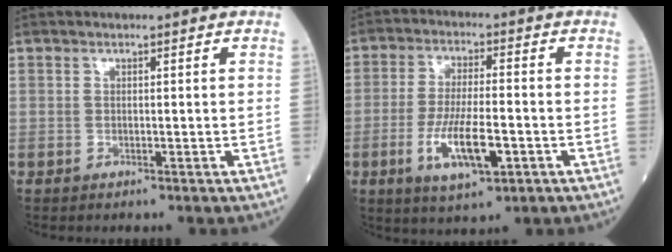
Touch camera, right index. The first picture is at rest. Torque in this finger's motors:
{"motor_torque": [0.34, -0.26, 0.27, 0.14]}